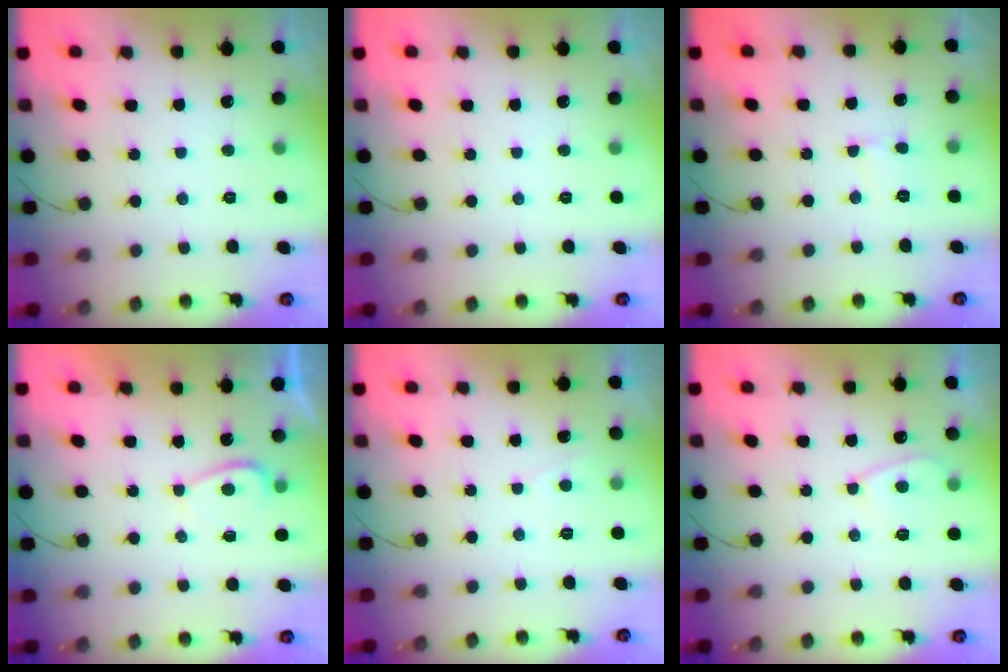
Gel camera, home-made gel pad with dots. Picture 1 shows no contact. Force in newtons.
{"total": 0.0}
{"total": 3.5, "press": 3.5, "slide": 0.3}
{"total": 1.5, "press": 1.4, "slide": 0.5}
{"total": 2.3, "press": 2.3, "slide": 0.4}
{"total": 5.7, "press": 5.6, "slide": 0.6}